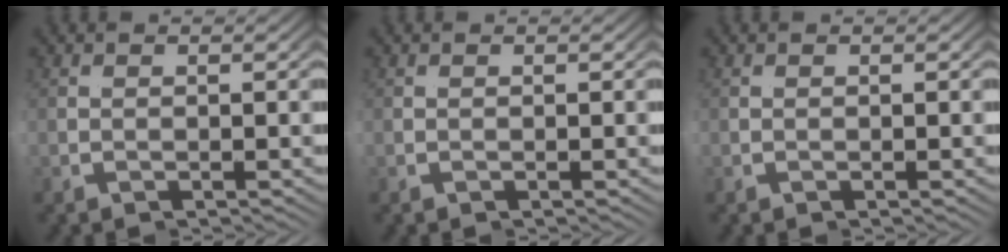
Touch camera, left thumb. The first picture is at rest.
{"total": 0.0}
{"total": 0.0}